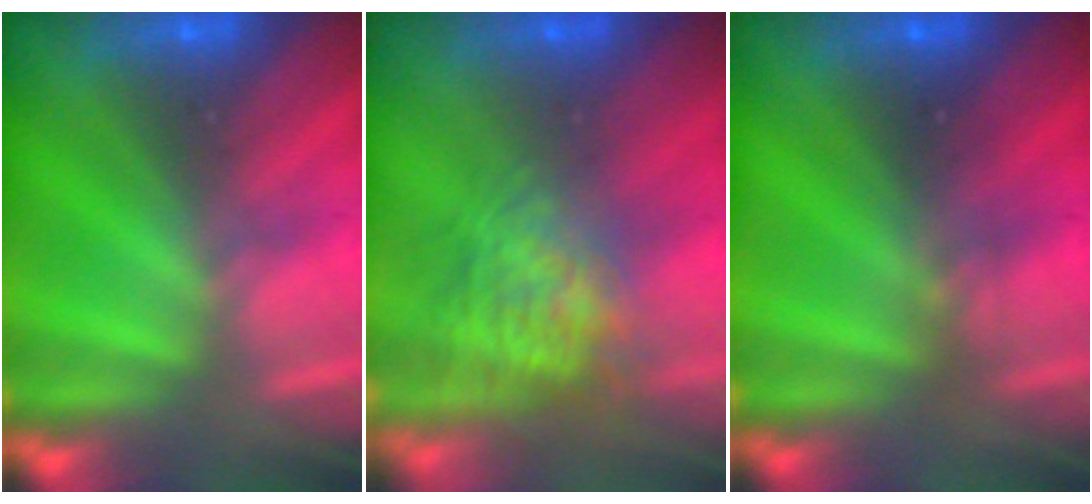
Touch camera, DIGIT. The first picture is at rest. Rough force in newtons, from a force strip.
{"total": 7.7}
{"total": 2.3}